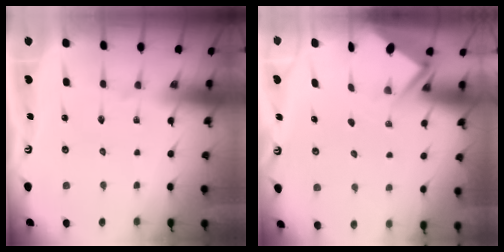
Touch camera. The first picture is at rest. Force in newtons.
{"total": 3.0, "press": 2.9, "slide": 0.4}